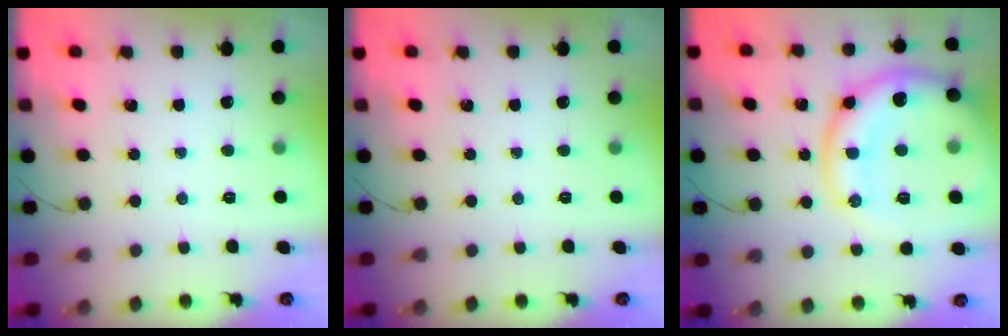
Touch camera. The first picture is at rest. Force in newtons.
{"total": 0.0}
{"total": 17.7, "press": 17.6, "slide": 1.6}